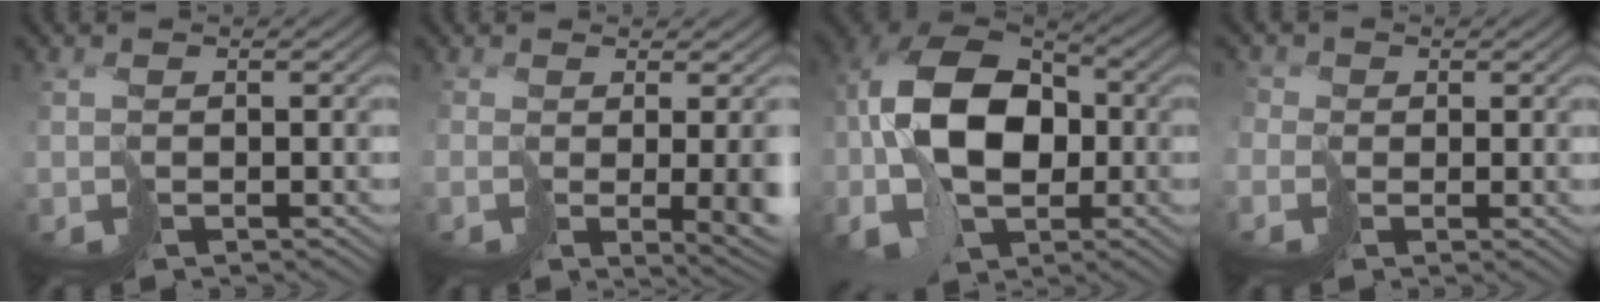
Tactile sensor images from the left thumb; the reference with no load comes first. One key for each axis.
{"total": 5.5, "fx": -0.8, "fy": 1.2, "fz": 5.4, "tx": -0.059, "ty": -0.028, "tz": 0.018}
{"total": 14.7, "fx": -1.1, "fy": 9.5, "fz": 11.1, "tx": -0.222, "ty": 0.006, "tz": -0.024}
{"total": 1.0, "fx": -0.5, "fy": 0.7, "fz": -0.5, "tx": 0.009, "ty": 0.003, "tz": -0.018}